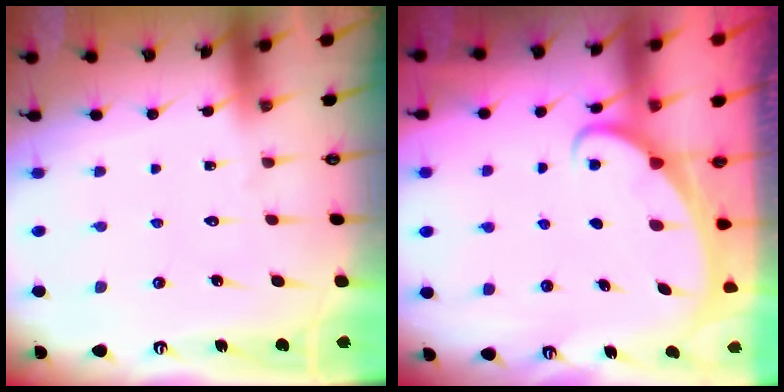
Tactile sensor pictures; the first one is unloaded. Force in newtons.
{"total": 2.3, "press": 2.3, "slide": 0.4}